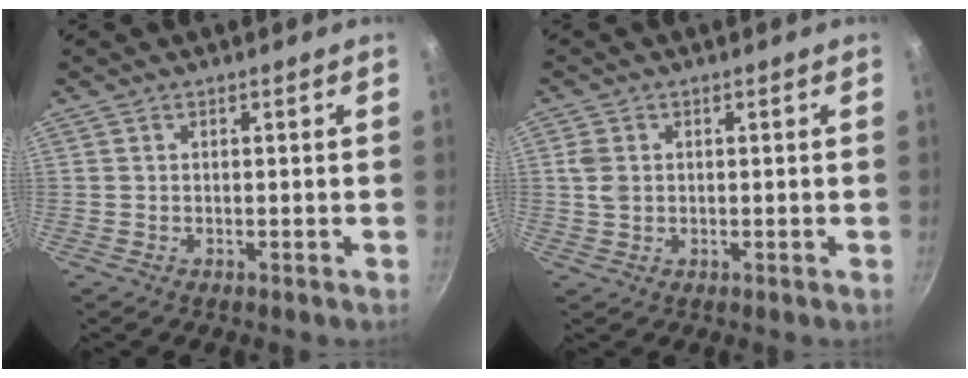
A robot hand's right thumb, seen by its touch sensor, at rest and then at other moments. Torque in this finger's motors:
{"motor_torque": [0.54, 0.49, 0.75, 0.25, 0.02]}